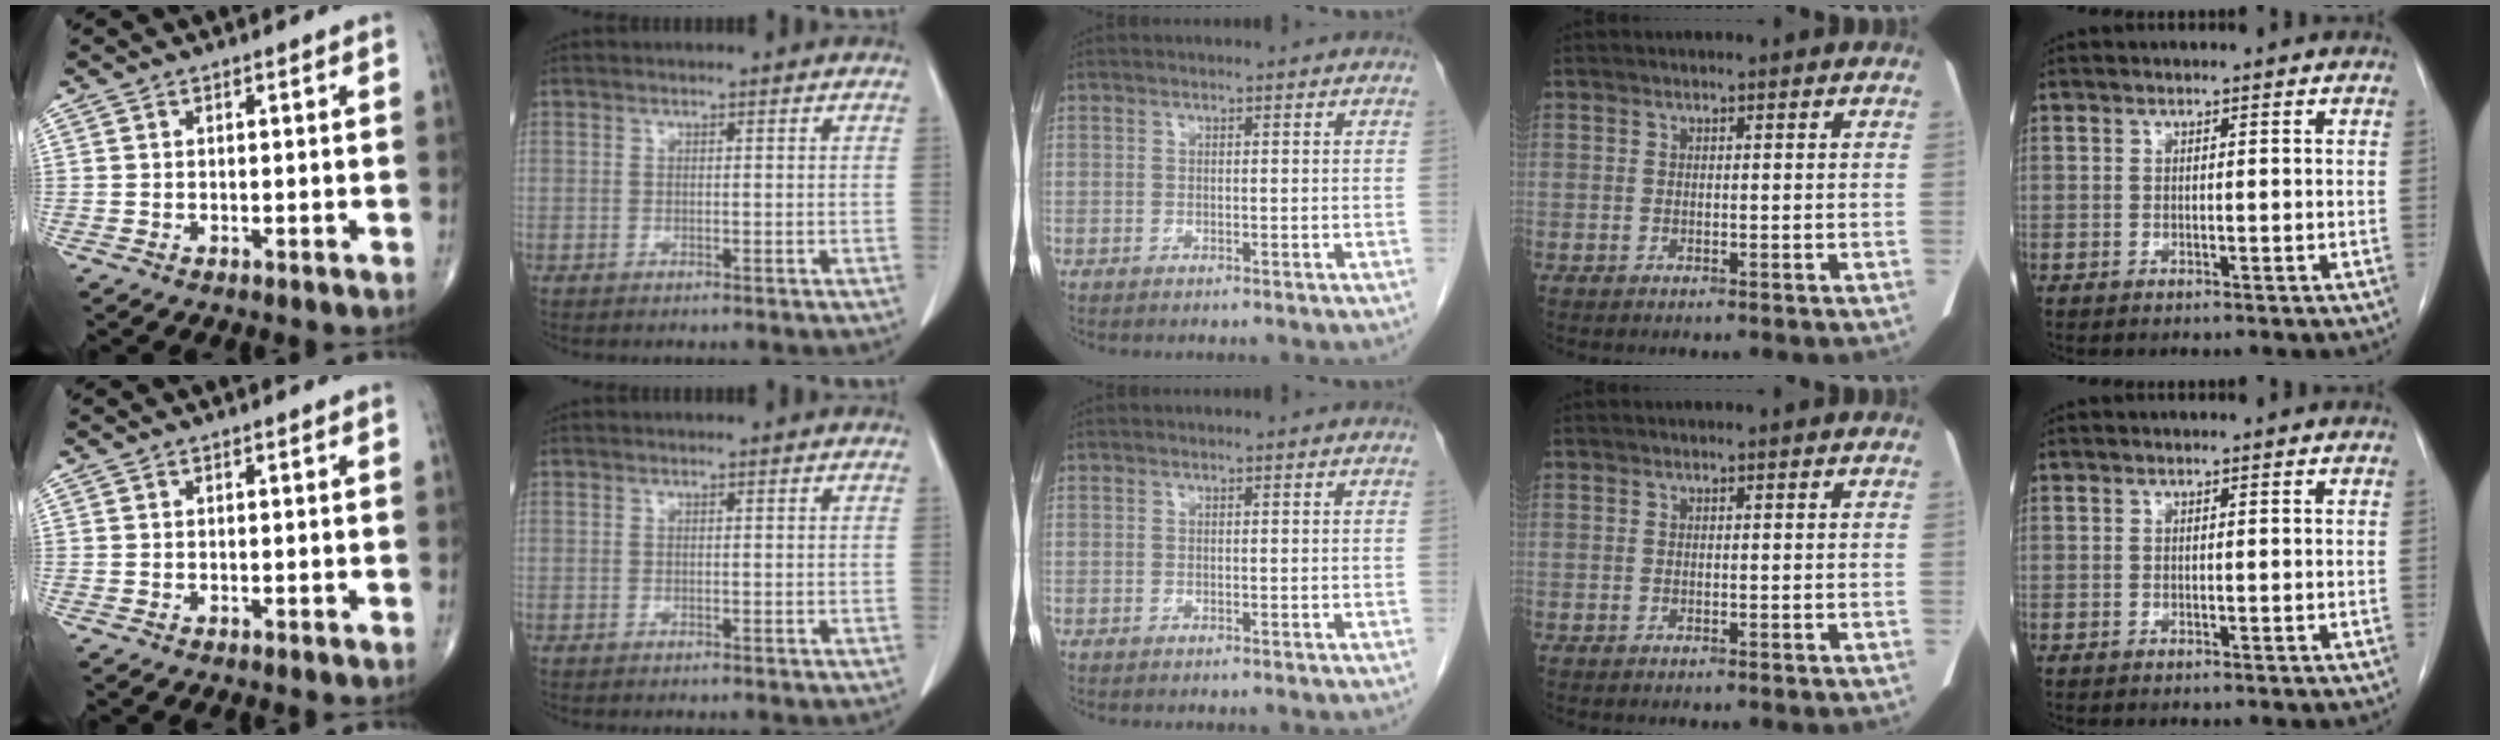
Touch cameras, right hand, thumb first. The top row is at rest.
{}